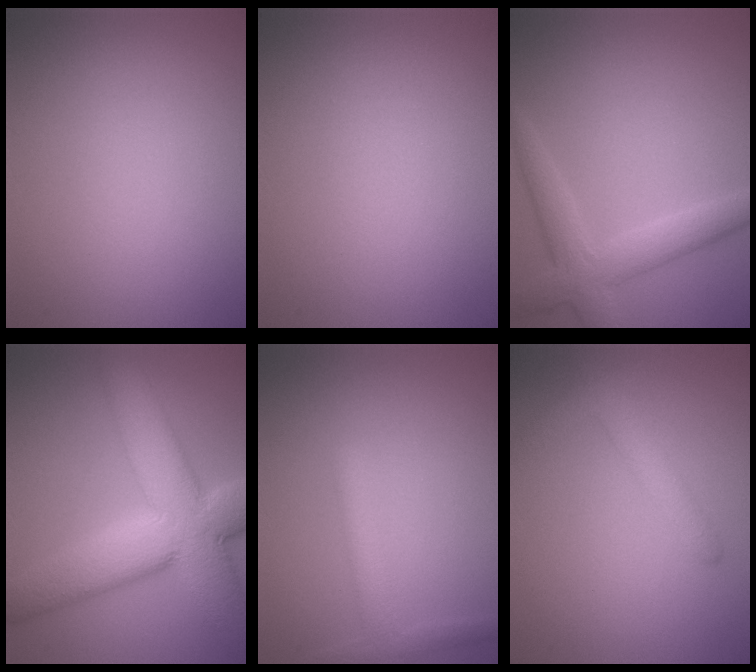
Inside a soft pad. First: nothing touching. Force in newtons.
{"total": 0.0}
{"total": 3.4, "press": 3.4, "slide": 0.1}
{"total": 11.8, "press": 11.8, "slide": 0.9}
{"total": 2.1, "press": 2.1, "slide": 0.2}
{"total": 2.3, "press": 2.3, "slide": 0.1}